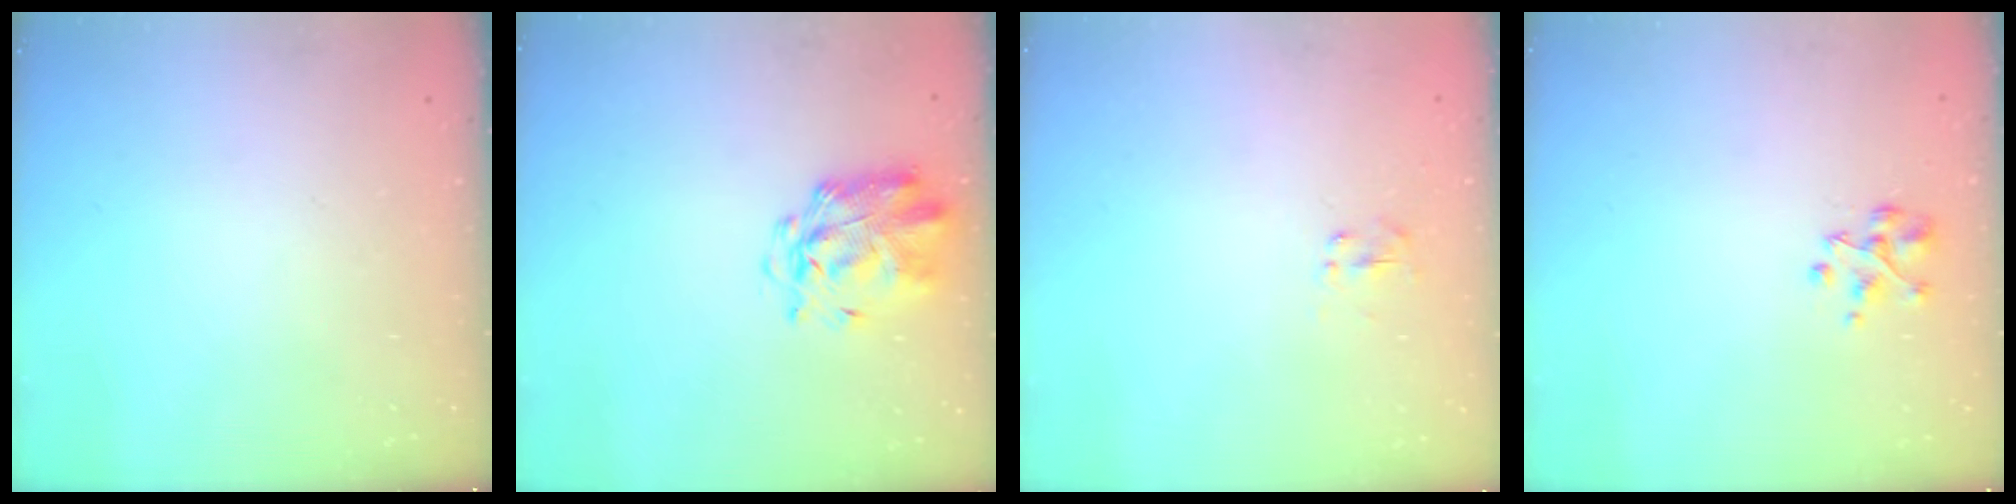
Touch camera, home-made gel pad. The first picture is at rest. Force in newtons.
{"total": 2.9, "press": 2.8, "slide": 0.7}
{"total": 2.5, "press": 2.2, "slide": 1.0}
{"total": 2.9, "press": 2.9, "slide": 0.2}